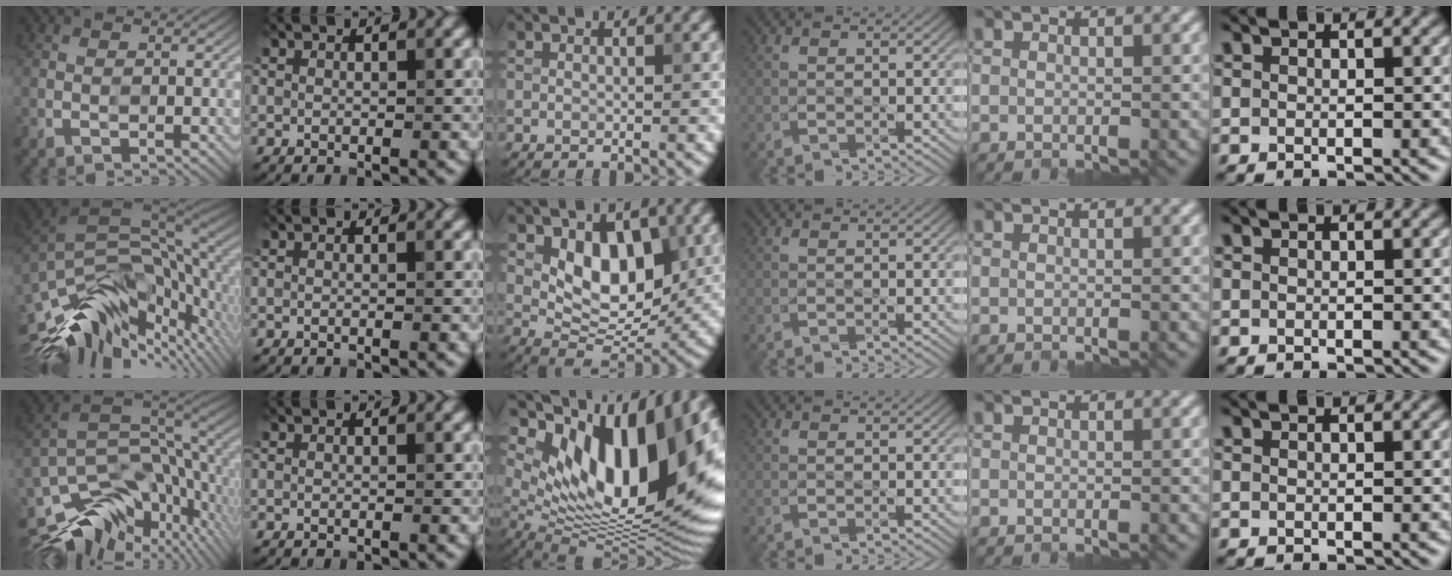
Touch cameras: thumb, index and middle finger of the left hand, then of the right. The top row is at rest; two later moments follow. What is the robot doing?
{"motion": "open", "object": "egg carton"}